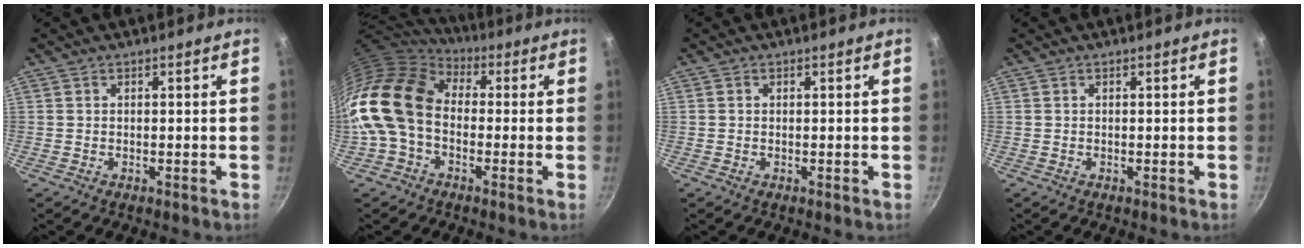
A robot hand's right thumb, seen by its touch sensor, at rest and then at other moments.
{"total": 17.4, "force": [-0.3, 12.4, 12.1], "torque": [-0.219, 0.036, -0.023]}
{"total": 0.0}
{"total": 0.0}